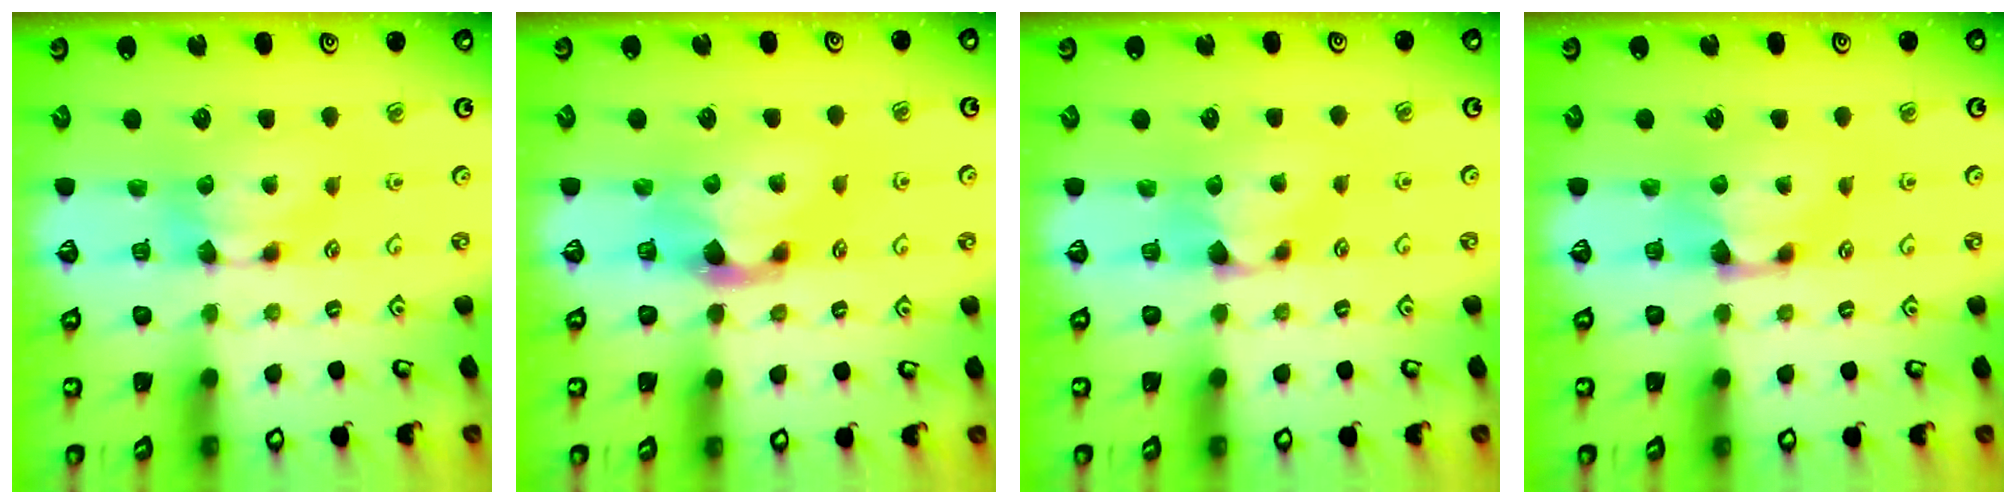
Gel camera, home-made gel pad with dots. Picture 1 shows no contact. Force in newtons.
{"total": 2.2, "press": 1.9, "slide": 1.2}
{"total": 1.1, "press": 0.8, "slide": 0.7}
{"total": 0.7, "press": 0.2, "slide": 0.7}